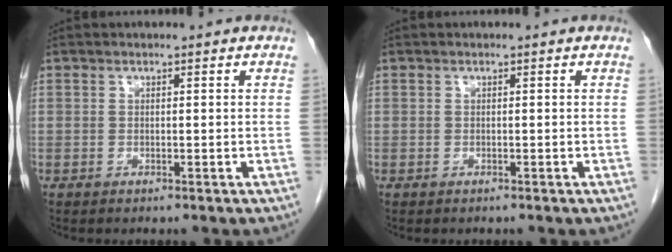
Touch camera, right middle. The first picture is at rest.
{"total": 0.0}